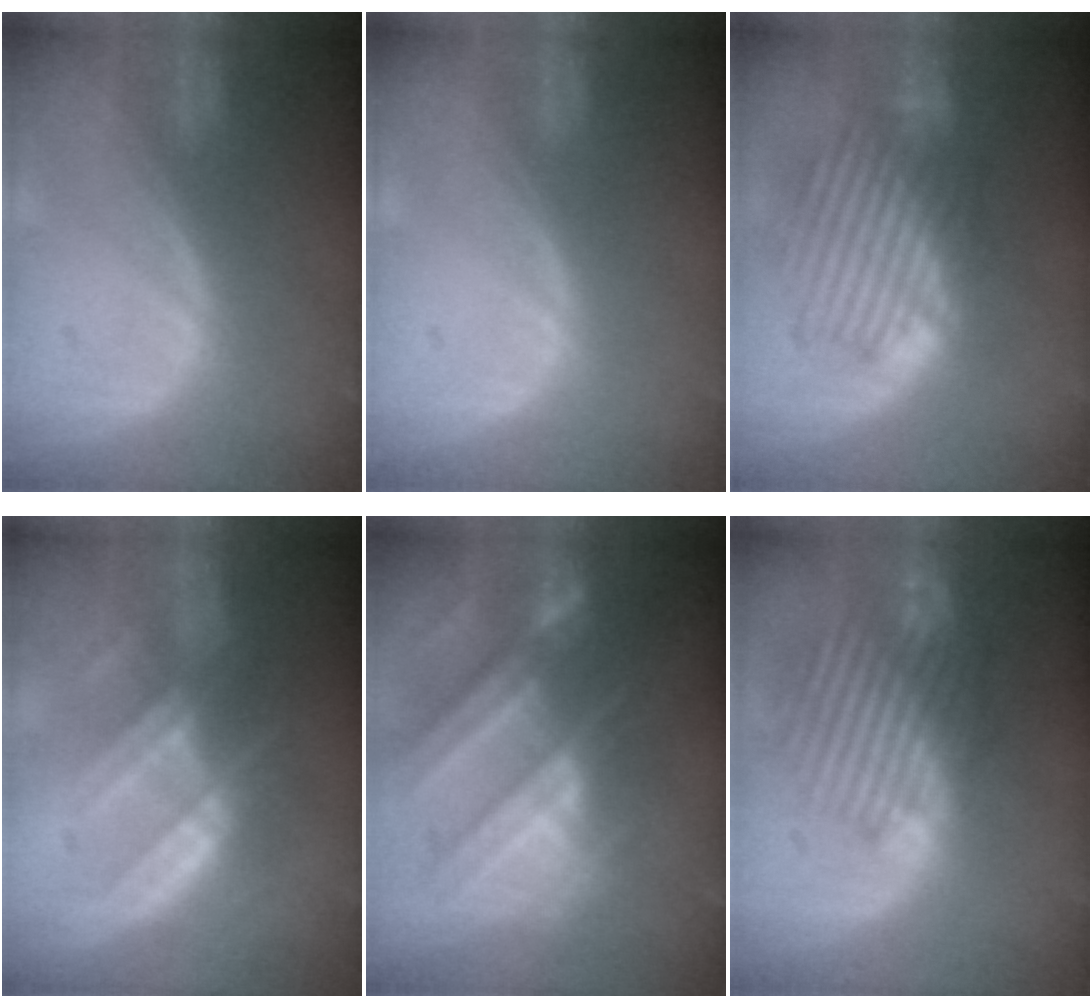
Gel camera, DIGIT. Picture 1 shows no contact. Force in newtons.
{"total": 0.0}
{"total": 8.8, "press": 8.4, "slide": 2.6}
{"total": 7.5, "press": 7.2, "slide": 1.9}
{"total": 11.1, "press": 9.8, "slide": 5.2}
{"total": 10.2, "press": 9.5, "slide": 3.9}